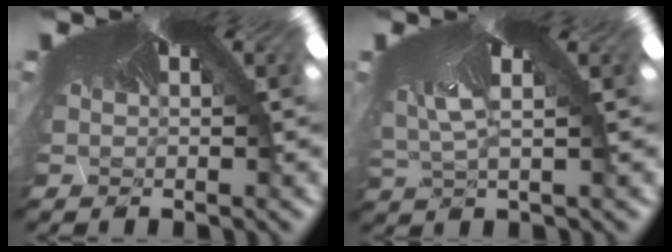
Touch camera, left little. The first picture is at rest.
{"total": 2.3, "force": [-2.1, -0.7, -0.4], "torque": [-0.016, -0.031, -0.009]}